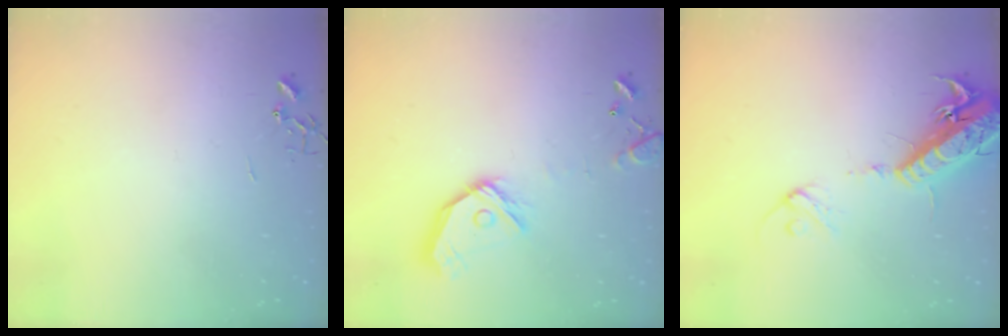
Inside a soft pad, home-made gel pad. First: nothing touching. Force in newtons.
{"total": 14.2, "press": 14.1, "slide": 2.1}
{"total": 17.8, "press": 17.4, "slide": 3.8}